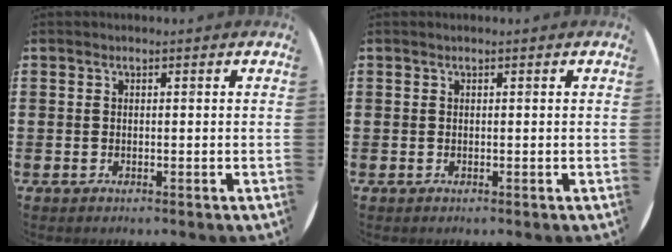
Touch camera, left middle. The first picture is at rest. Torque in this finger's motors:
{"motor_torque": [0.17, -0.15, -0.01, -0.01]}